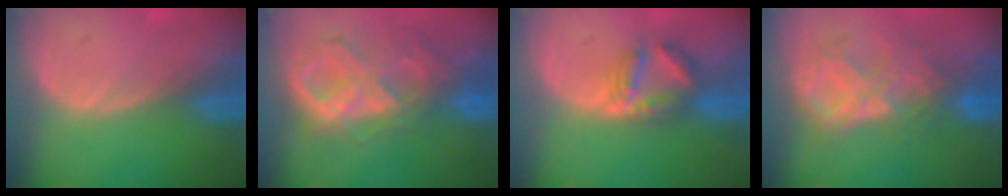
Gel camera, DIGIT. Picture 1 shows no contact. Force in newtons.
{"total": 10.5, "press": 8.8, "slide": 5.7}
{"total": 5.7, "press": 5.6, "slide": 1.3}
{"total": 9.1, "press": 7.7, "slide": 4.8}